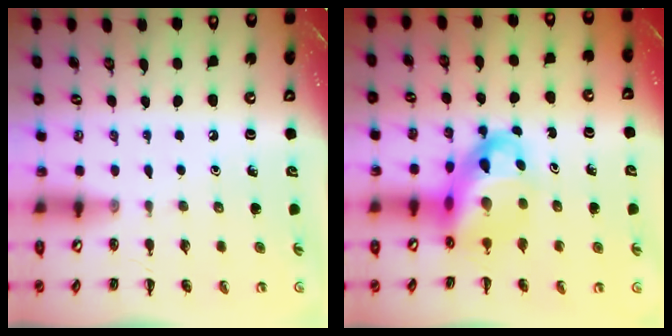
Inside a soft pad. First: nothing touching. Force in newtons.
{"total": 11.9, "press": 11.5, "slide": 3.1}